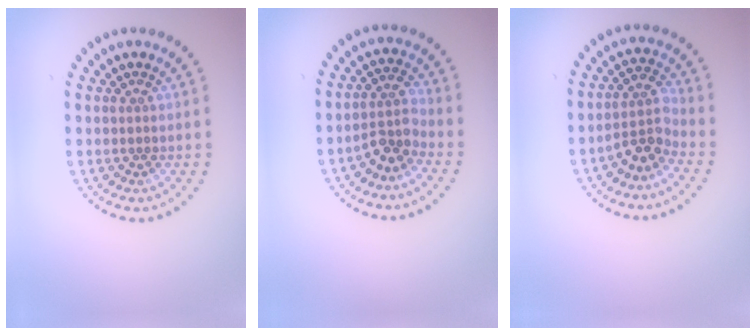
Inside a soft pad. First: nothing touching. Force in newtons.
{"total": 2.7, "press": 2.0, "slide": 1.8}
{"total": 3.0, "press": 2.1, "slide": 2.1}